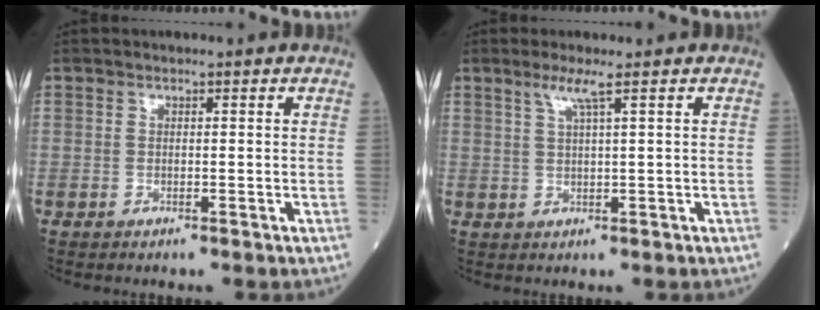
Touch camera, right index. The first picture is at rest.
{"total": 2.8, "force": [1.6, -0.6, 2.2], "torque": [-0.051, 0.001, 0.035]}